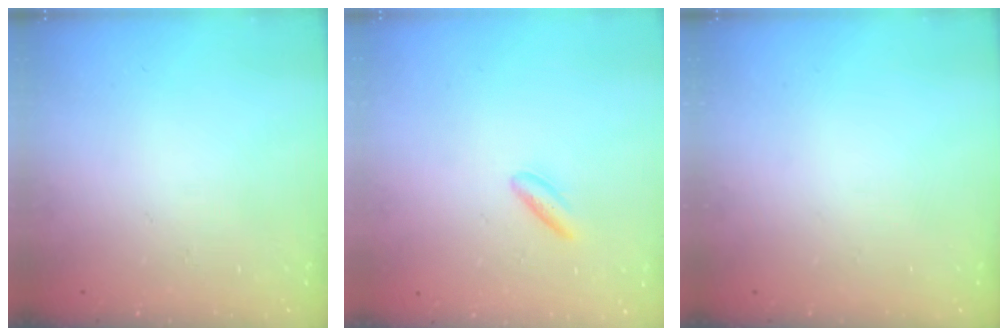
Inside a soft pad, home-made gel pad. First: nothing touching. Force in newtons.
{"total": 2.5, "press": 2.2, "slide": 1.2}
{"total": 0.0}